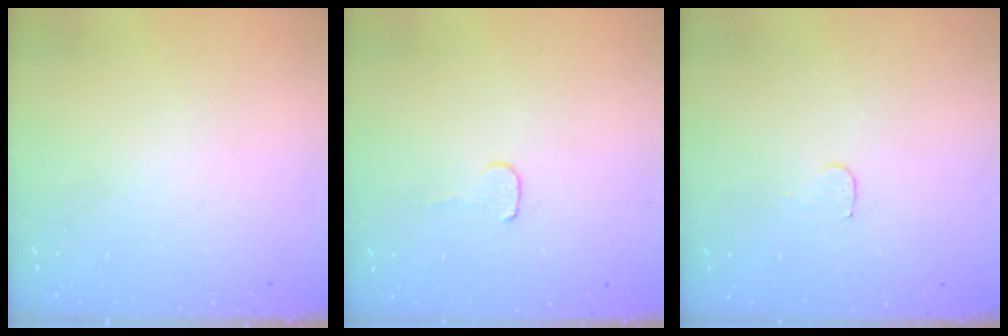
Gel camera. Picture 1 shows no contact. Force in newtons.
{"total": 4.1, "press": 4.1, "slide": 0.4}
{"total": 3.4, "press": 3.4, "slide": 0.3}